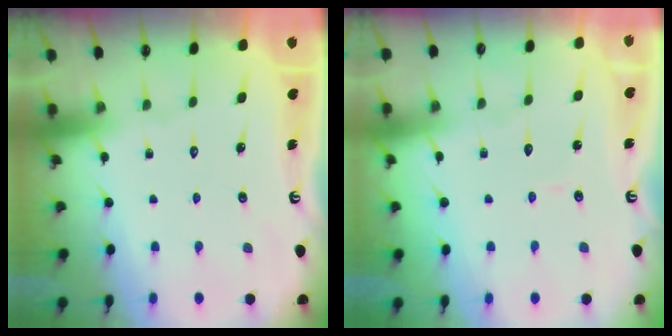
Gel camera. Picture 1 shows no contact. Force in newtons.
{"total": 3.7, "press": 3.7, "slide": 0.3}